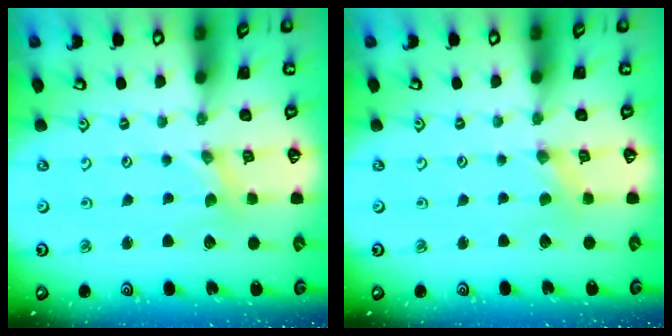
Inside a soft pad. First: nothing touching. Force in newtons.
{"total": 0.0}